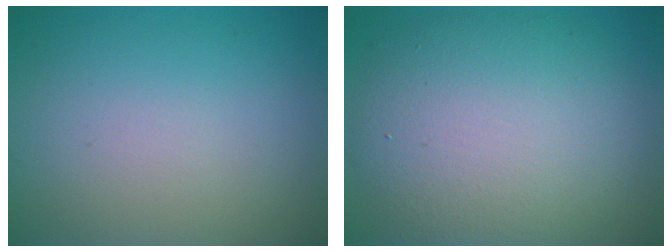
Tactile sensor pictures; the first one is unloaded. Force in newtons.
{"total": 10.1, "press": 10.1, "slide": 0.5}